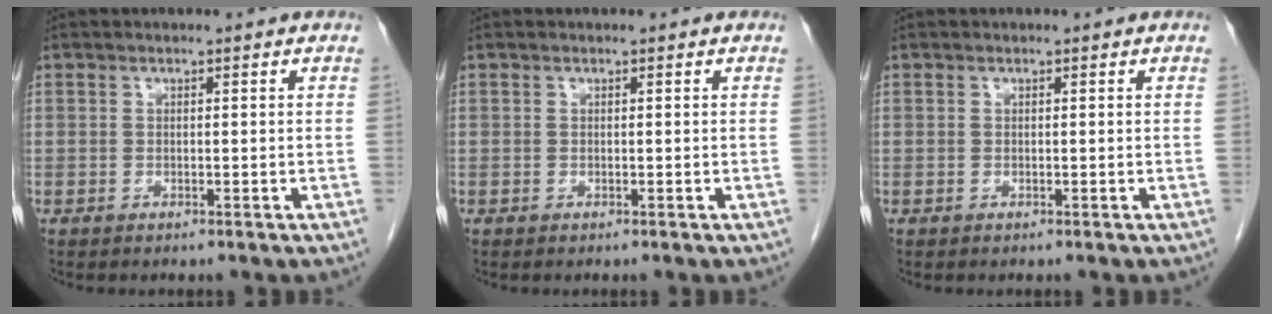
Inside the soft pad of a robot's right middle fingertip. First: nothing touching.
{"total": 0.0}
{"total": 0.0}